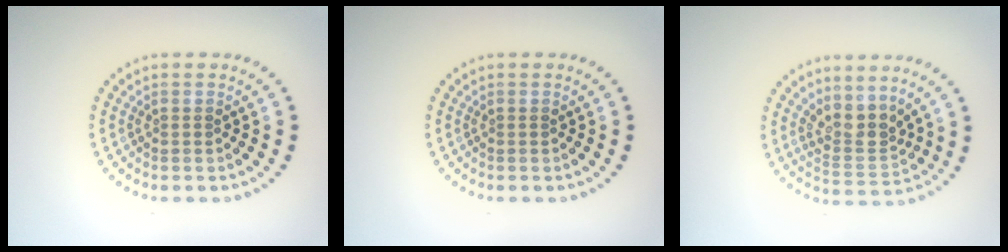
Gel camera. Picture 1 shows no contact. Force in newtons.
{"total": 0.0}
{"total": 3.2, "press": 2.5, "slide": 2.0}